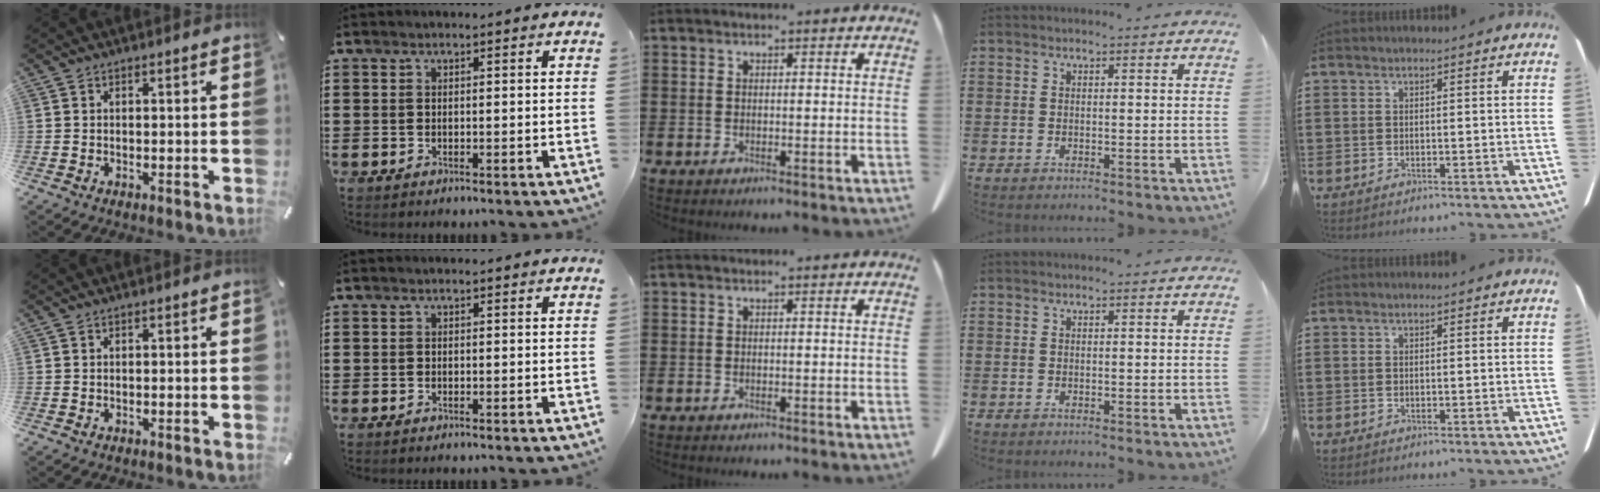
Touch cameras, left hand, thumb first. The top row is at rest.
{}